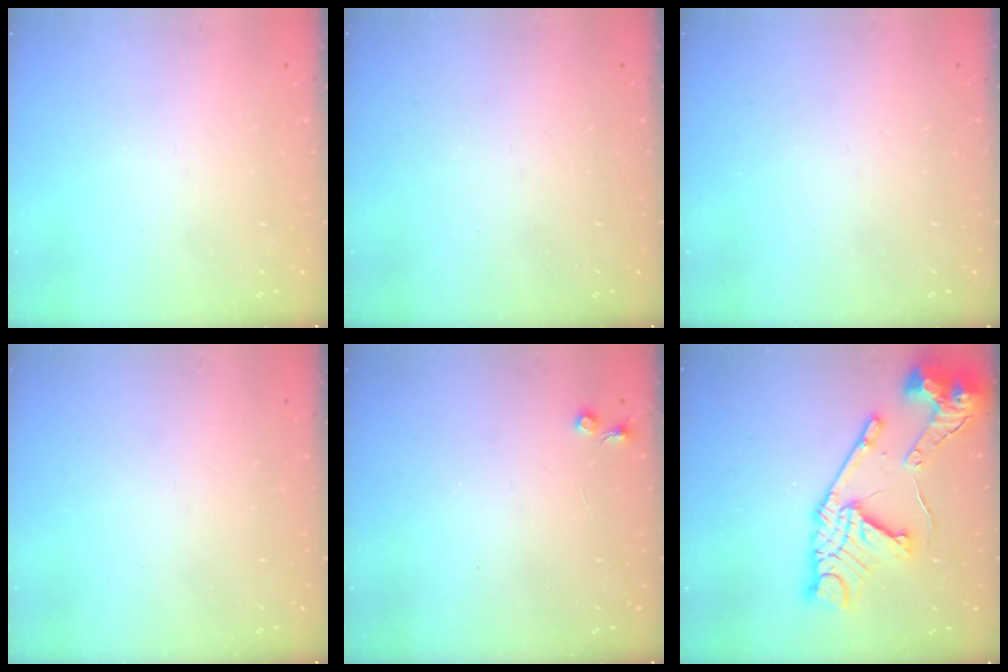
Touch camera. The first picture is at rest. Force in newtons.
{"total": 0.0}
{"total": 0.0}
{"total": 0.0}
{"total": 3.8, "press": 3.7, "slide": 0.6}
{"total": 23.2, "press": 23.1, "slide": 2.1}